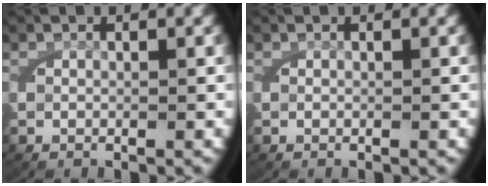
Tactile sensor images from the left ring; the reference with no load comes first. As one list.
[{"total": 0.0}]